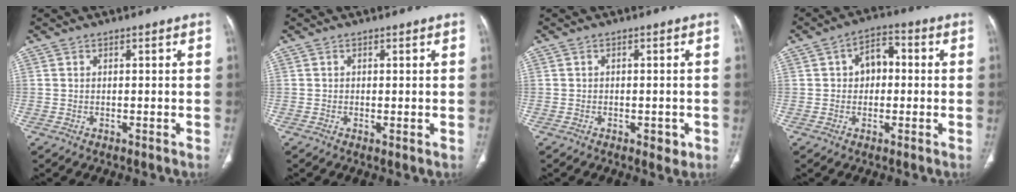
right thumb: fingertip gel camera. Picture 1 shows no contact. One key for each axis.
{"total": 0.6, "fx": -0.1, "fy": 0.2, "fz": 0.5, "tx": -0.013, "ty": -0.004, "tz": -0.003}
{"total": 2.3, "fx": -0.9, "fy": 1.4, "fz": 1.6, "tx": -0.007, "ty": 0.001, "tz": -0.009}
{"total": 6.2, "fx": 0.4, "fy": 4.4, "fz": 4.3, "tx": -0.044, "ty": 0.019, "tz": -0.004}